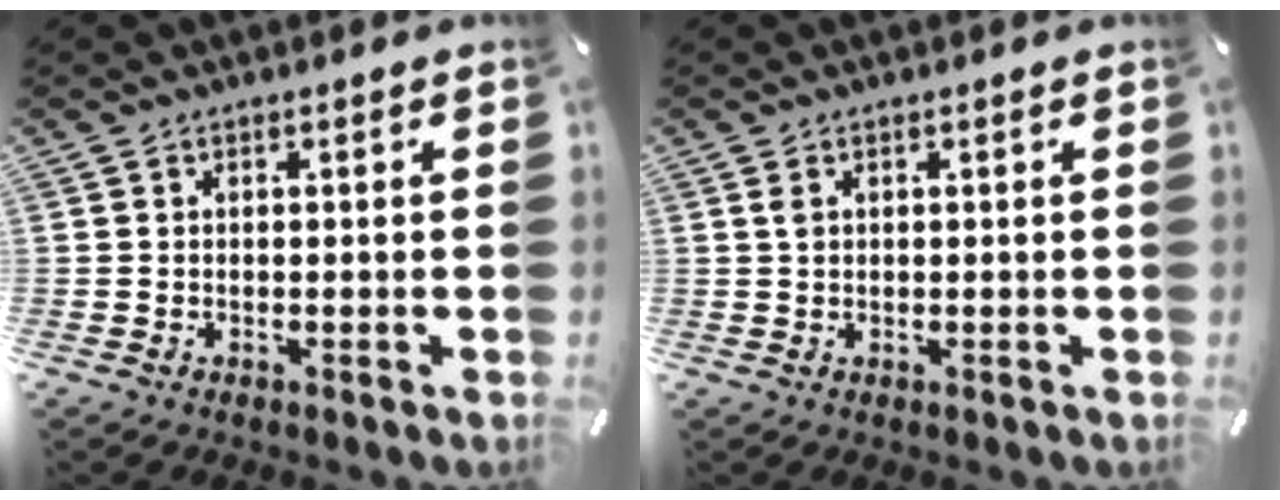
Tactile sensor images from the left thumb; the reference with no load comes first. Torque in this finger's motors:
{"motor_torque": [-0.05, 0.20, 0.12, -0.20, 0.06]}